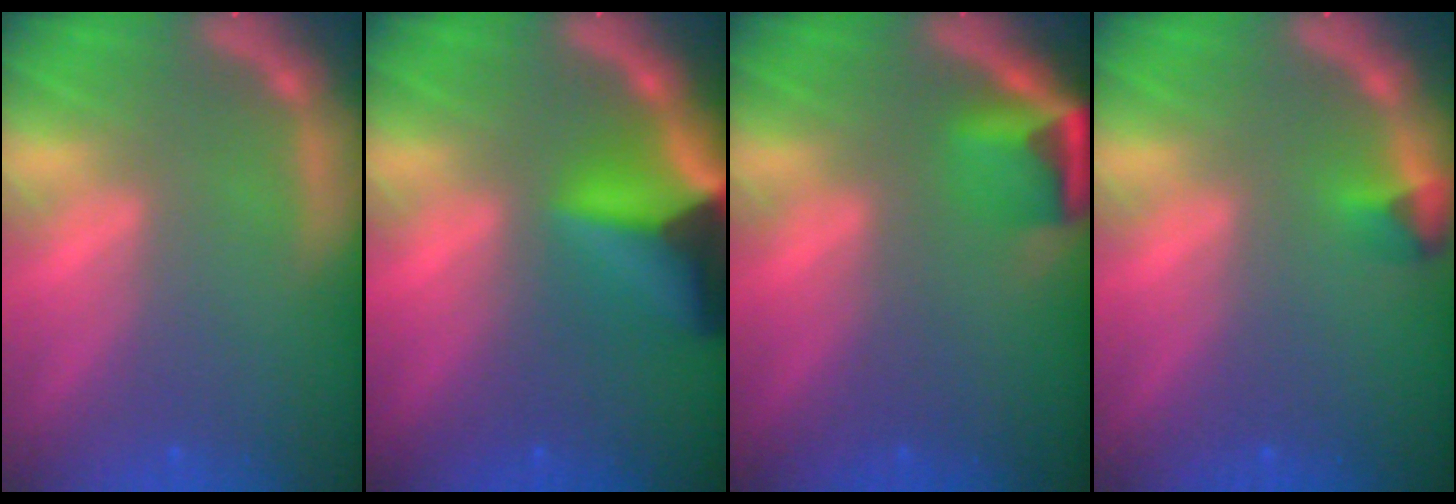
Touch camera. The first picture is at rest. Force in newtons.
{"total": 9.6}
{"total": 3.9}
{"total": 1.4}